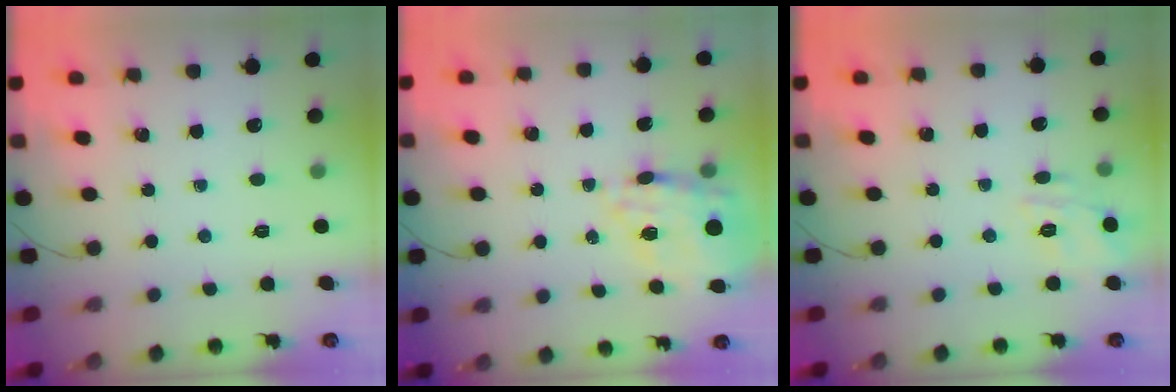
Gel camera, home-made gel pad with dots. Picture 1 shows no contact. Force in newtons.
{"total": 17.7, "press": 17.3, "slide": 3.8}
{"total": 11.0, "press": 11.0, "slide": 1.4}